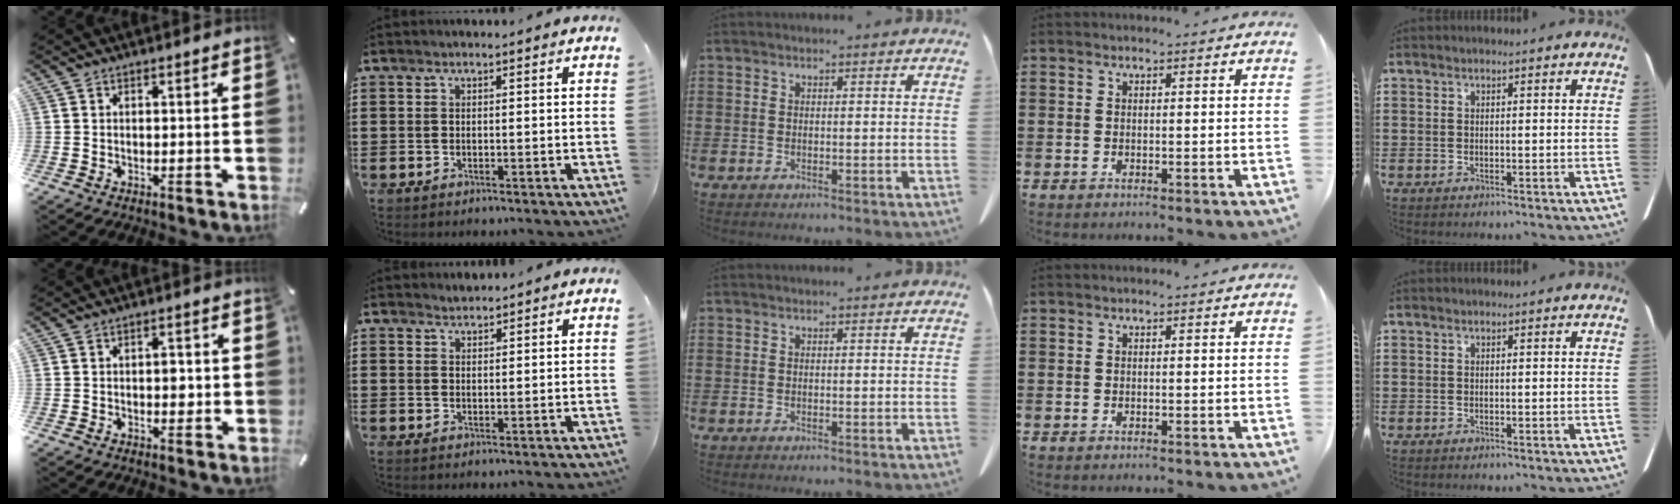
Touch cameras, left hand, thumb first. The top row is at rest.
{"thumb": {"total": 2.5, "force": [-0.1, 1.6, 2.0], "torque": [-0.022, -0.002, -0.006]}, "index": {"total": 1.3, "force": [1.3, 0.1, -0.2], "torque": [0.000, 0.001, 0.026]}}